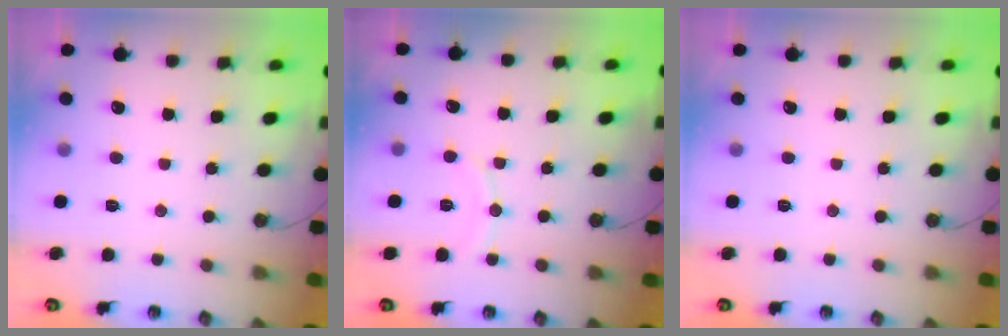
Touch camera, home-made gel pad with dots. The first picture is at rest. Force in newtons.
{"total": 5.6, "press": 5.6, "slide": 0.6}
{"total": 0.0}